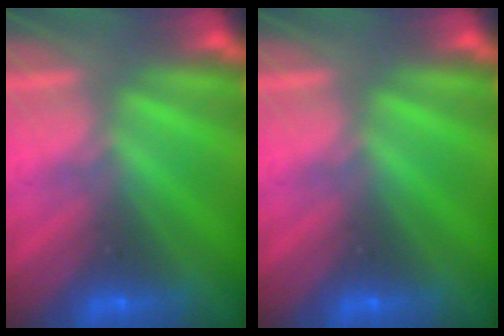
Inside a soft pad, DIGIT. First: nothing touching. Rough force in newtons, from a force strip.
{"total": 0.0}